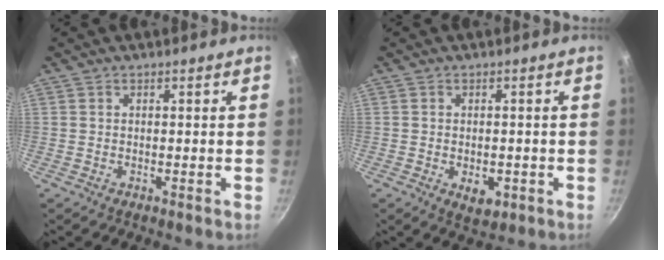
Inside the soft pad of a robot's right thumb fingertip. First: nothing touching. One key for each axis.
{"total": 4.3, "fx": -1.3, "fy": 2.6, "fz": 3.1, "tx": -0.035, "ty": 0.002, "tz": -0.012}